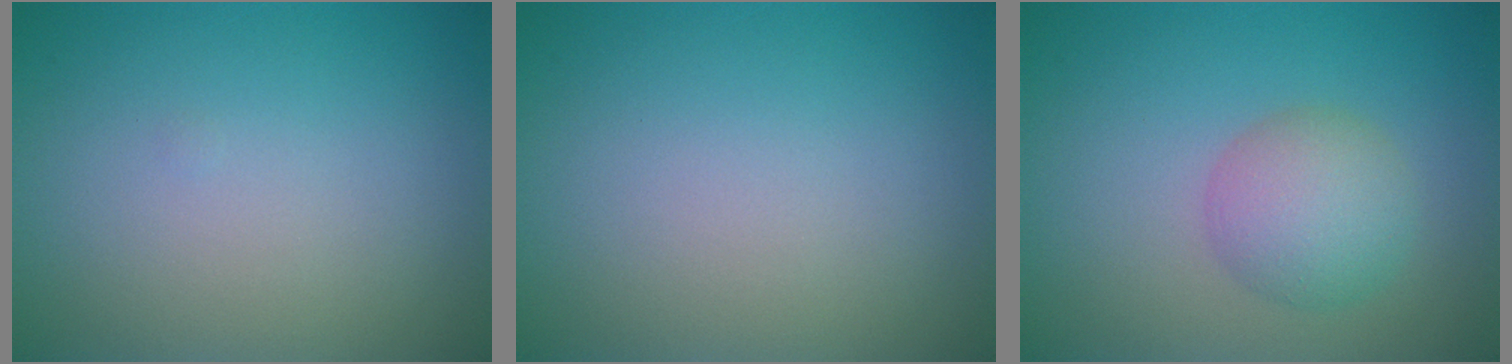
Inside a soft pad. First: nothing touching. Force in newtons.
{"total": 0.0}
{"total": 3.8, "press": 3.8, "slide": 0.2}